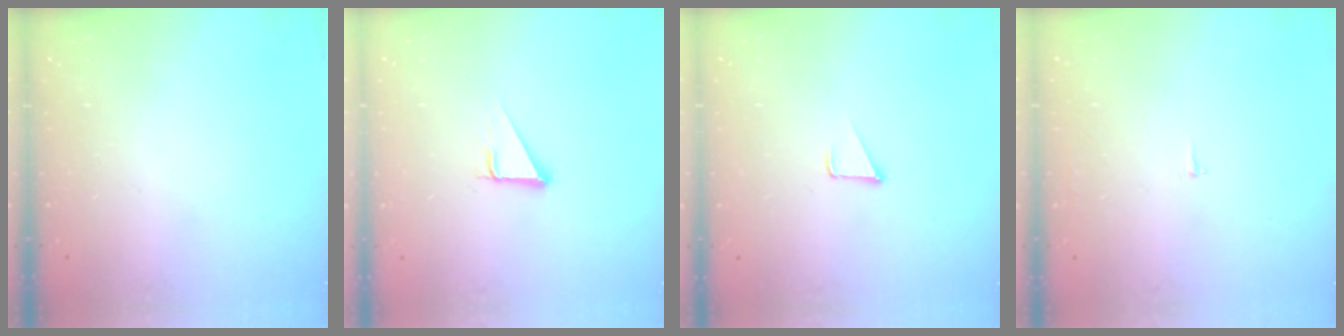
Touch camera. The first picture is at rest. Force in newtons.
{"total": 2.7, "press": 2.7, "slide": 0.0}
{"total": 2.3, "press": 2.3, "slide": 0.2}
{"total": 2.1, "press": 2.1, "slide": 0.2}